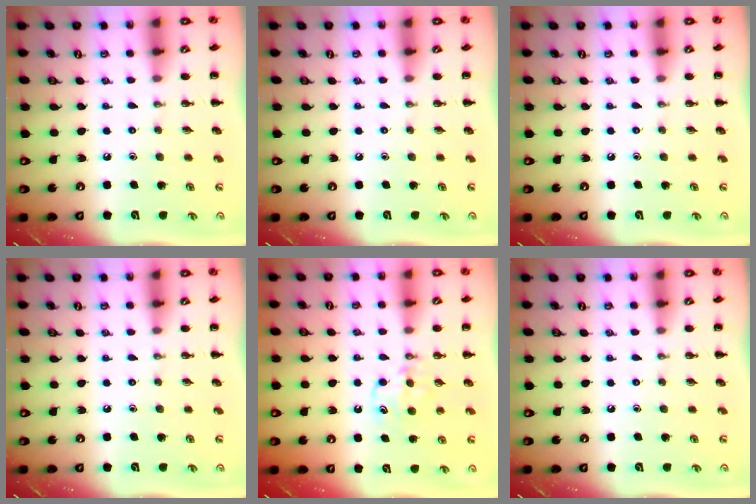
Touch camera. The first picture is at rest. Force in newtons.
{"total": 0.0}
{"total": 0.0}
{"total": 0.0}
{"total": 5.7, "press": 5.5, "slide": 1.6}
{"total": 0.0}